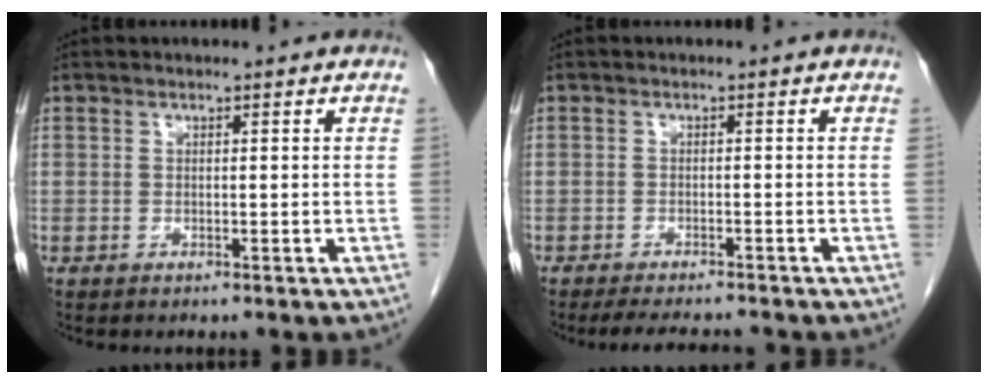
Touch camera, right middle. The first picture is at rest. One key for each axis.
{"total": 6.0, "fx": -5.5, "fy": 0.8, "fz": 2.2, "tx": -0.030, "ty": -0.013, "tz": -0.083}